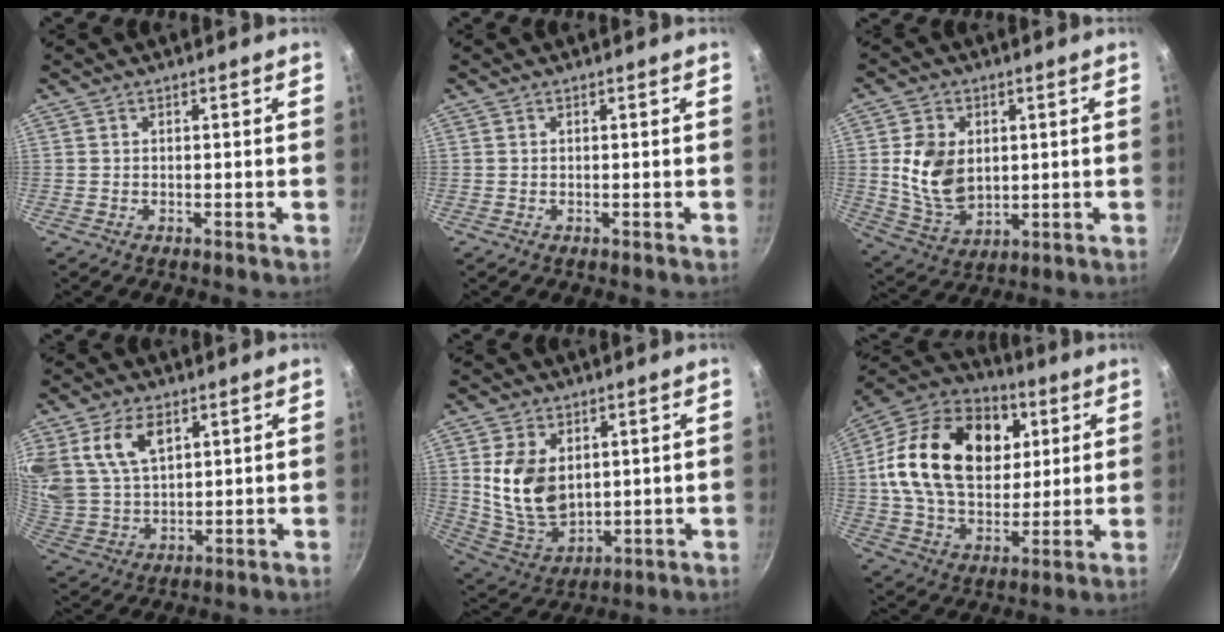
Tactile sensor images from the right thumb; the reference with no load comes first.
{"total": 0.0}
{"total": 11.8, "force": [1.4, 8.5, 8.0], "torque": [-0.130, -0.019, 0.039]}
{"total": 12.3, "force": [5.5, 7.5, 8.0], "torque": [-0.144, -0.024, 0.116]}
{"total": 13.0, "force": [2.5, 8.9, 9.2], "torque": [-0.154, -0.028, 0.065]}
{"total": 26.3, "force": [6.2, 18.0, 18.1], "torque": [-0.295, 0.006, 0.099]}